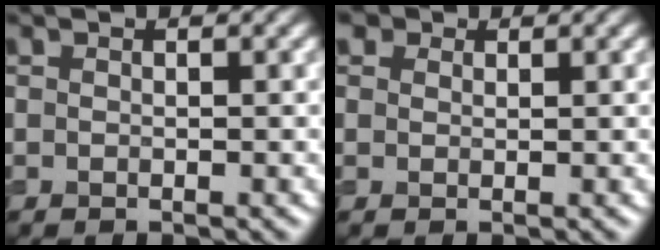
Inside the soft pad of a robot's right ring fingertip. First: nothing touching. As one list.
[{"total": 2.5, "force": [1.7, 1.6, 1.0], "torque": [-0.020, 0.004, 0.007]}]